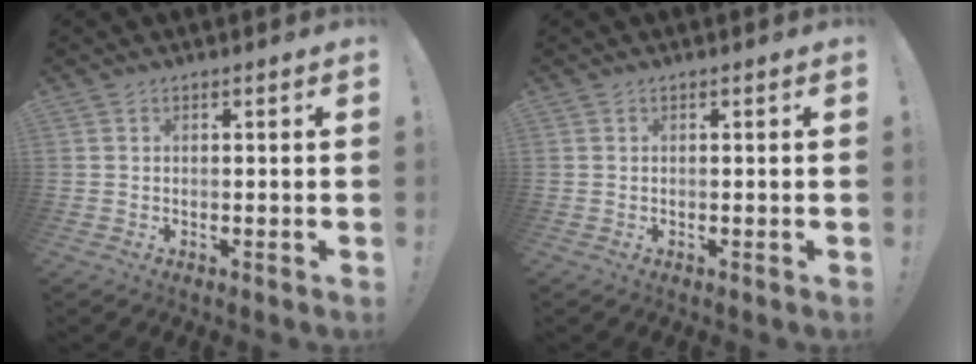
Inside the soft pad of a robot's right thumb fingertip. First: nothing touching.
{"total": 0.0}